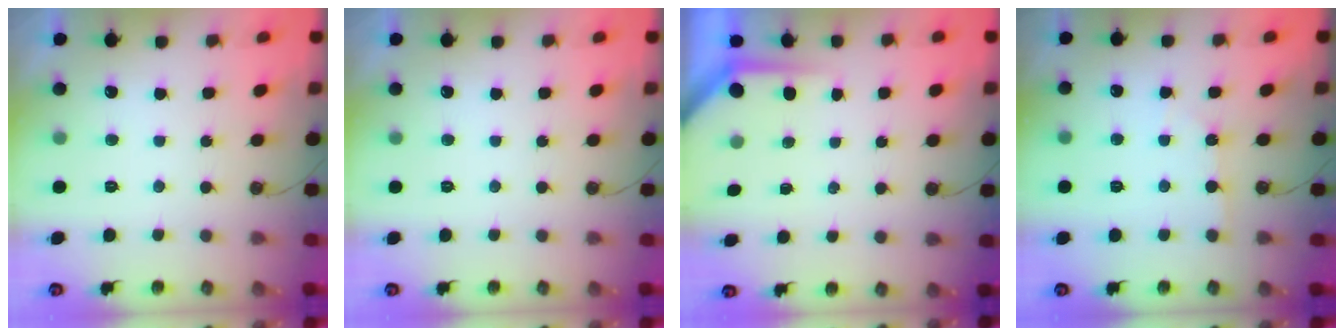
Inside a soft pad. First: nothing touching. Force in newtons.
{"total": 0.0}
{"total": 3.3, "press": 3.3, "slide": 0.3}
{"total": 1.8, "press": 1.7, "slide": 0.3}